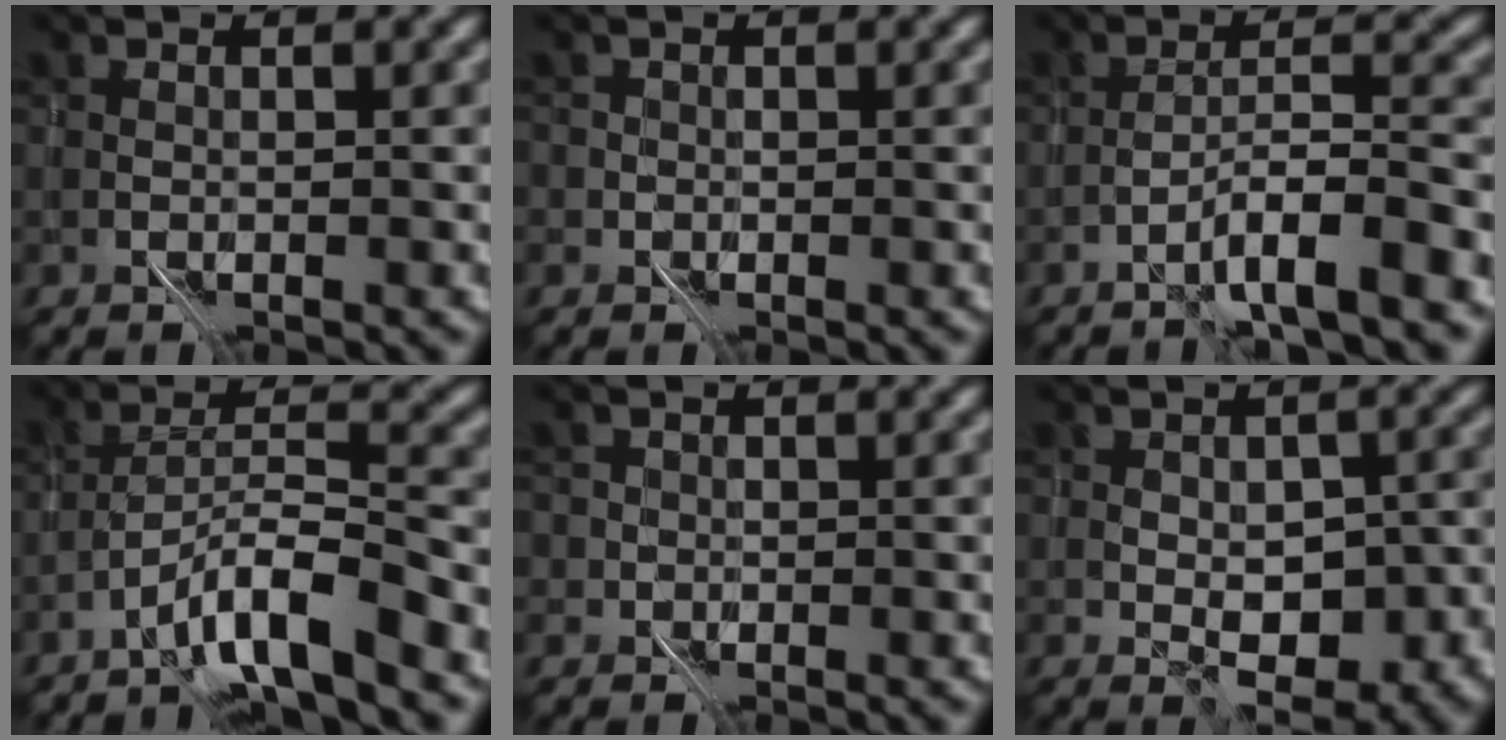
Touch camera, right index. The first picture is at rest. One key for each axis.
{"total": 0.7, "fx": 0.0, "fy": 0.7, "fz": 0.1, "tx": 0.007, "ty": -0.002, "tz": -0.003}
{"total": 4.2, "fx": -2.7, "fy": -0.1, "fz": 3.3, "tx": -0.046, "ty": 0.021, "tz": -0.052}
{"total": 5.5, "fx": -3.9, "fy": 0.3, "fz": 3.9, "tx": -0.063, "ty": 0.014, "tz": -0.074}
{"total": 1.3, "fx": 0.0, "fy": 1.3, "fz": 0.3, "tx": 0.007, "ty": -0.002, "tz": -0.003}
{"total": 5.3, "fx": -1.0, "fy": 2.9, "fz": 4.4, "tx": -0.056, "ty": -0.005, "tz": -0.012}